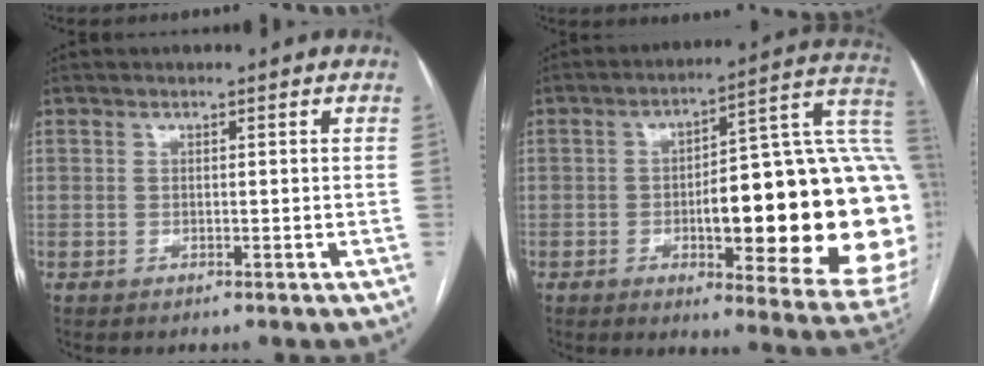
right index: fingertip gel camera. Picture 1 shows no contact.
{"total": 30.6, "force": [-2.2, 6.0, 29.9], "torque": [-0.310, 0.030, -0.025]}